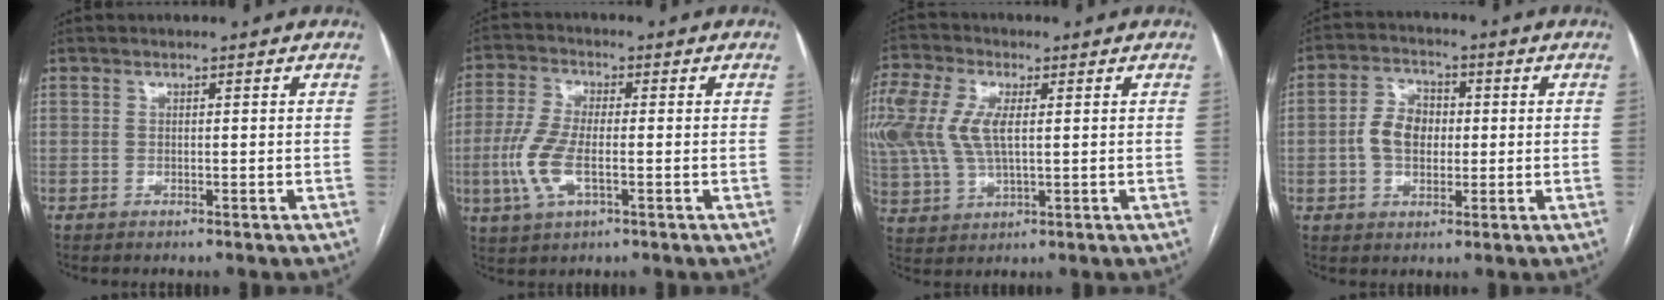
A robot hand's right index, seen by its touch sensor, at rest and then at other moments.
{"total": 8.1, "force": [-1.8, 3.0, 7.3], "torque": [-0.176, -0.004, -0.036]}
{"total": 18.6, "force": [3.9, 10.8, 14.7], "torque": [-0.394, 0.030, 0.078]}
{"total": 6.7, "force": [-0.1, 4.7, 4.7], "torque": [-0.097, 0.021, -0.001]}